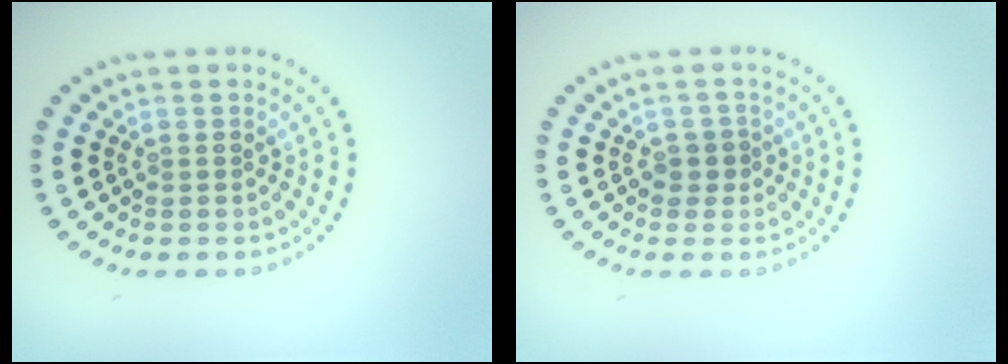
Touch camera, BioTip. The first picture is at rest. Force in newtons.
{"total": 1.0, "press": 0.8, "slide": 0.7}